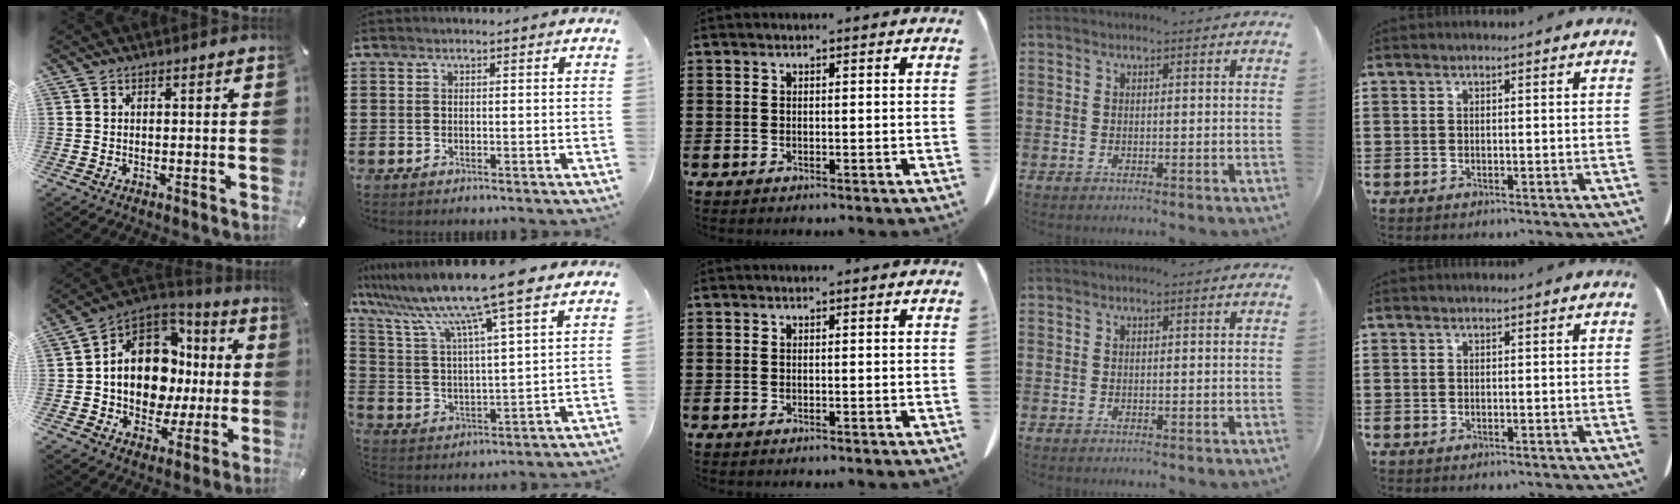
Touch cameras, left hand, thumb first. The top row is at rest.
{"thumb": {"total": 15.1, "force": [1.0, 11.8, 9.3], "torque": [-0.171, -0.016, 0.018]}, "index": {"total": 11.8, "force": [9.6, -0.7, 6.9], "torque": [-0.170, -0.054, 0.154]}}